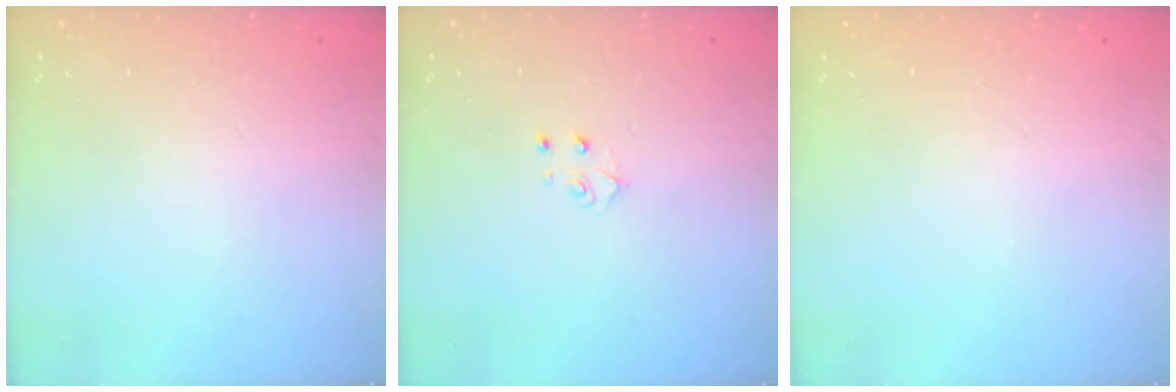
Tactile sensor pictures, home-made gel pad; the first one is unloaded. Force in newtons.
{"total": 3.9, "press": 3.9, "slide": 0.3}
{"total": 0.0}